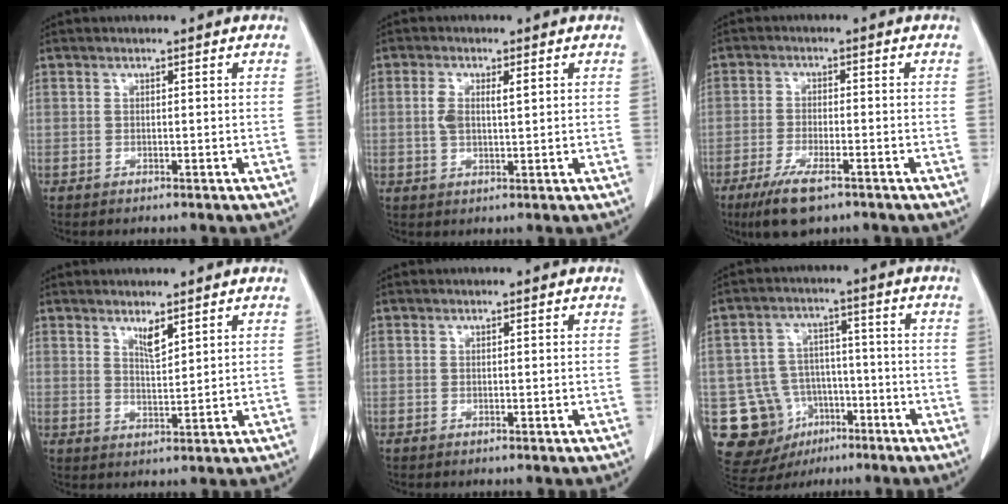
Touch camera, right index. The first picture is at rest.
{"total": 3.9, "force": [0.9, 1.4, 3.6], "torque": [-0.078, 0.009, 0.021]}
{"total": 7.0, "force": [-4.5, 1.7, 5.1], "torque": [-0.098, -0.015, -0.074]}
{"total": 2.9, "force": [2.1, 0.4, 1.9], "torque": [-0.038, -0.009, 0.042]}
{"total": 0.0}
{"total": 13.1, "force": [-5.4, 11.1, 4.2], "torque": [-0.085, 0.034, -0.071]}